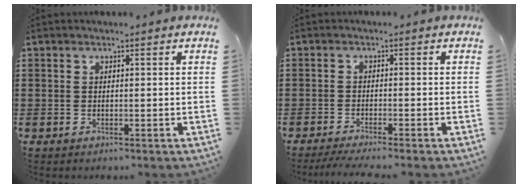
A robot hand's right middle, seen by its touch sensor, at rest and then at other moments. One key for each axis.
{"total": 1.8, "fx": -1.5, "fy": -0.1, "fz": 0.9, "tx": -0.014, "ty": 0.001, "tz": -0.028}